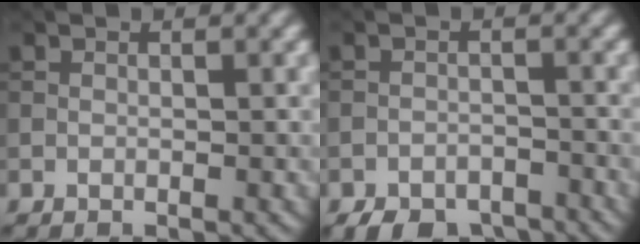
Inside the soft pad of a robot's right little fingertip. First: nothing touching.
{"total": 5.0, "force": [-4.1, 2.2, 1.8], "torque": [-0.020, -0.009, -0.066]}